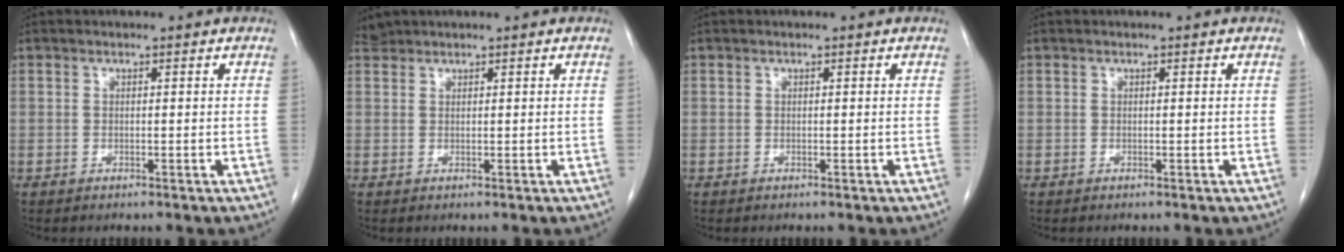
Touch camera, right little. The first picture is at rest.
{"total": 1.2, "force": [1.1, 0.0, -0.4], "torque": [0.000, 0.007, 0.027]}
{"total": 0.0}
{"total": 0.0}